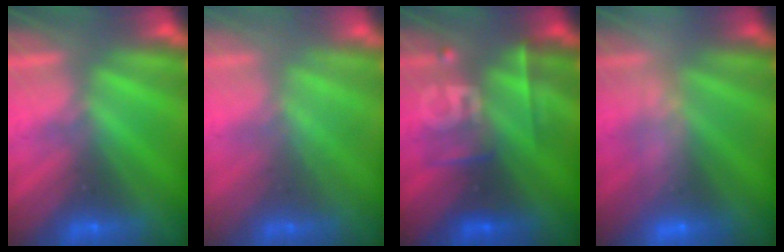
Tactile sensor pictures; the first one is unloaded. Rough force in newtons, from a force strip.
{"total": 2.1}
{"total": 2.4}
{"total": 2.4}